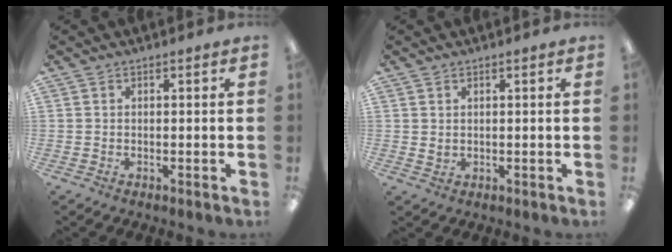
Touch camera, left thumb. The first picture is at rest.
{"total": 1.2, "force": [0.9, 0.7, 0.4], "torque": [-0.002, -0.003, 0.015]}